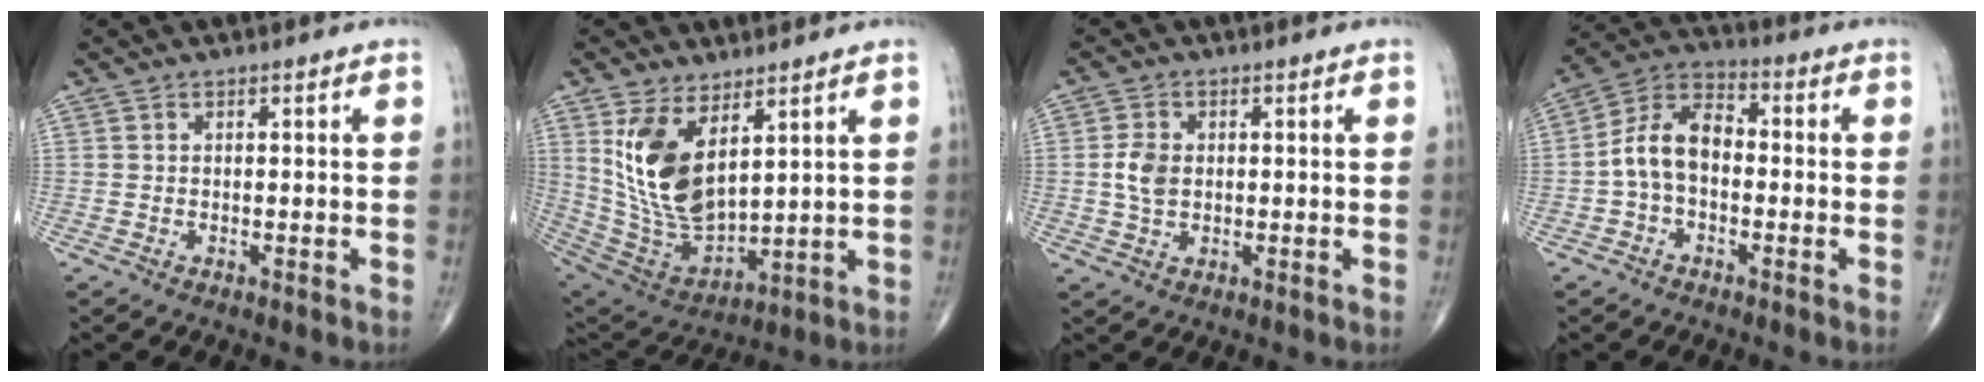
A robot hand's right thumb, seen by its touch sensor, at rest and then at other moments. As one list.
[{"total": 15.3, "force": [5.7, 7.7, 12.0], "torque": [-0.216, -0.031, 0.135]}, {"total": 4.4, "force": [0.2, 3.0, 3.1], "torque": [-0.061, 0.002, 0.003]}, {"total": 9.6, "force": [-1.2, 6.2, 7.3], "torque": [-0.125, 0.036, -0.037]}]